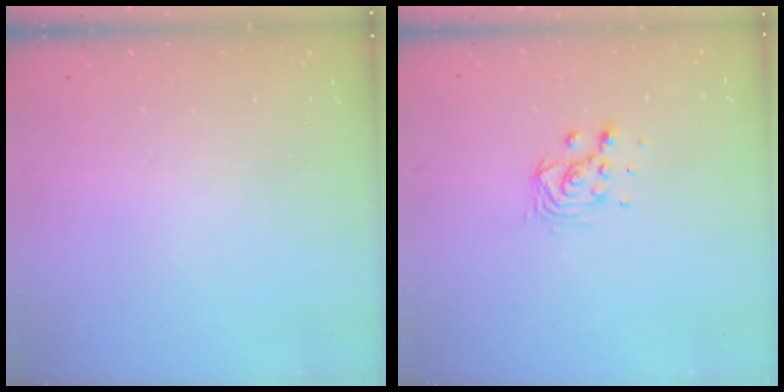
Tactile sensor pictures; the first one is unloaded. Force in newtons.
{"total": 5.9, "press": 5.9, "slide": 0.5}